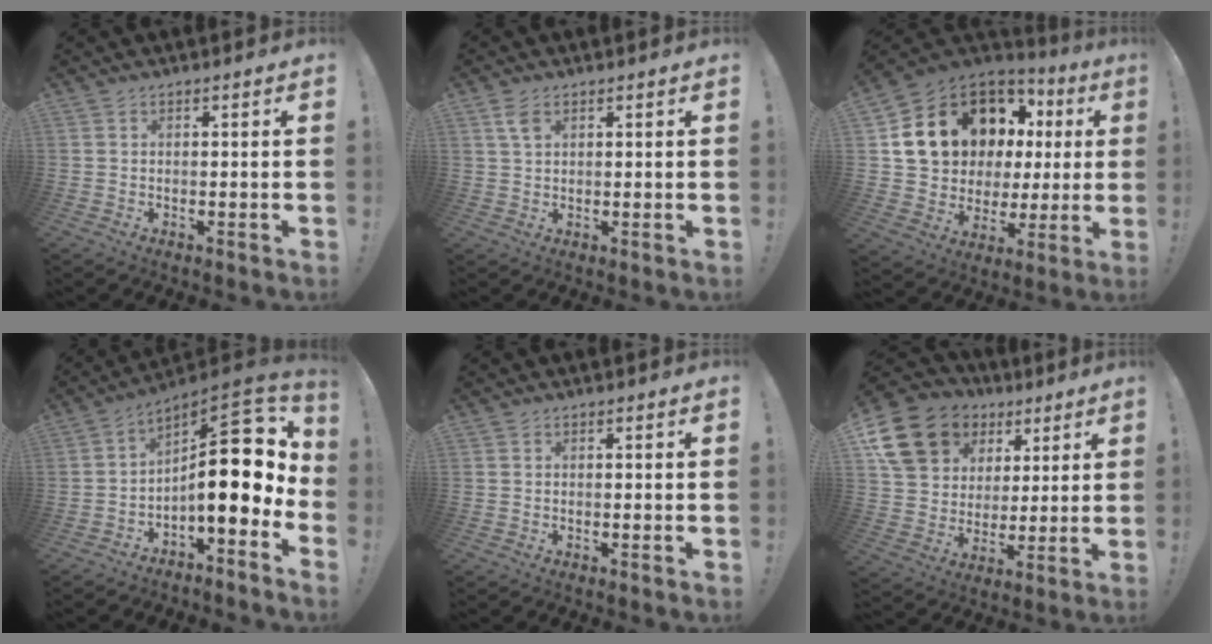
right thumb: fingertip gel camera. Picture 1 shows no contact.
{"total": 3.7, "force": [1.9, 1.8, 2.6], "torque": [-0.045, -0.001, 0.033]}
{"total": 17.4, "force": [8.0, 12.3, 9.3], "torque": [-0.151, -0.047, 0.176]}
{"total": 17.6, "force": [1.5, 6.9, 16.2], "torque": [-0.229, -0.017, 0.027]}
{"total": 0.0}
{"total": 17.1, "force": [9.0, 13.0, 6.5], "torque": [-0.113, -0.038, 0.194]}